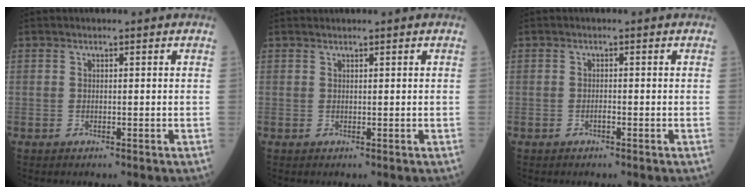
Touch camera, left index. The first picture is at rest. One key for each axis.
{"total": 0.0}
{"total": 0.7, "fx": -0.5, "fy": 0.1, "fz": 0.5, "tx": -0.011, "ty": 0.001, "tz": -0.008}